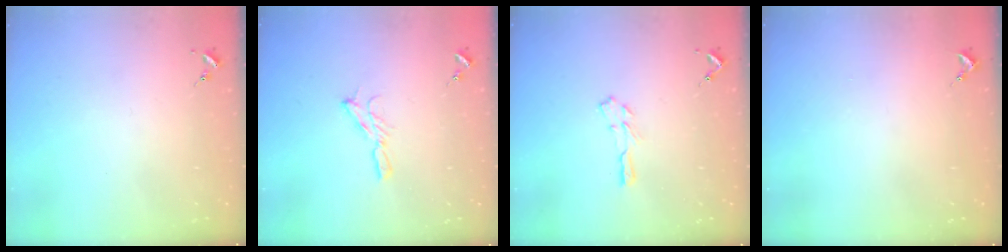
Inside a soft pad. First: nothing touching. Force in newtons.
{"total": 6.2, "press": 6.2, "slide": 0.2}
{"total": 5.3, "press": 5.3, "slide": 0.4}
{"total": 0.9, "press": 0.9, "slide": 0.1}